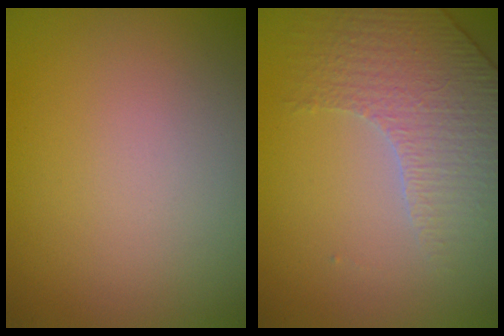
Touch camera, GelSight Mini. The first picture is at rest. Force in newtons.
{"total": 3.9, "press": 3.2, "slide": 2.2}